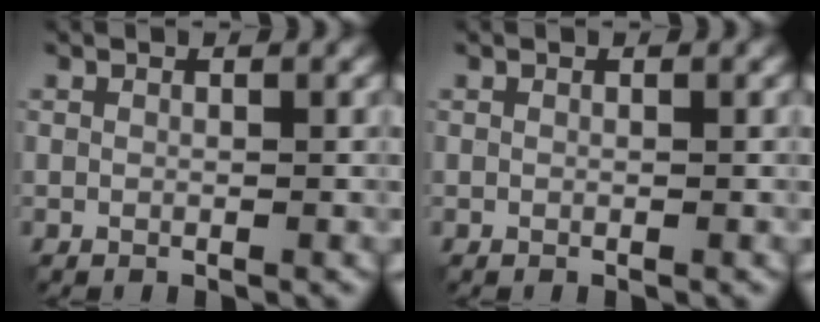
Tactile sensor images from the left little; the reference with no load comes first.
{"total": 0.0}